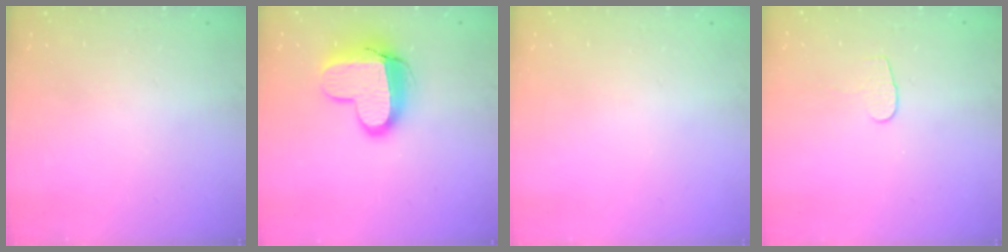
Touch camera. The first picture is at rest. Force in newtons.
{"total": 12.3, "press": 12.2, "slide": 1.3}
{"total": 0.0}
{"total": 4.7, "press": 4.6, "slide": 0.4}